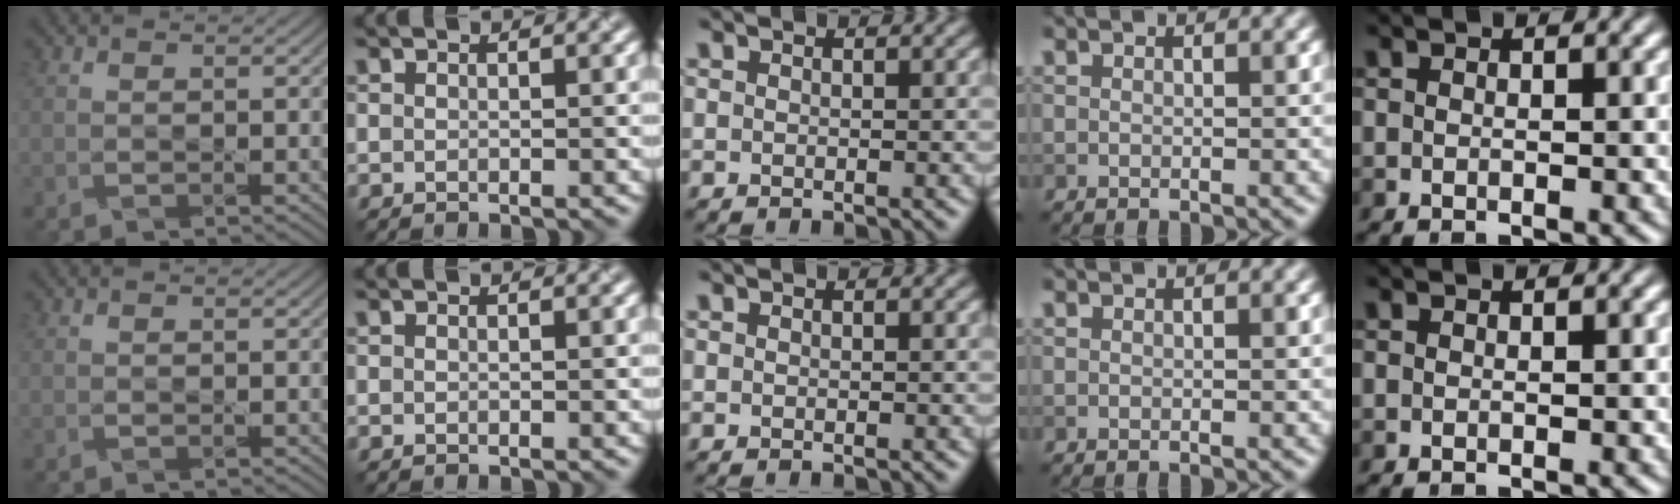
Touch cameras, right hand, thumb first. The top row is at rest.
{}